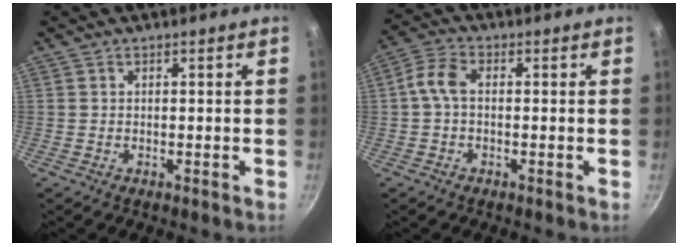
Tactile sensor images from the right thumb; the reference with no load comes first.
{"total": 4.8, "force": [-0.2, 3.0, 3.8], "torque": [-0.083, 0.021, -0.014]}